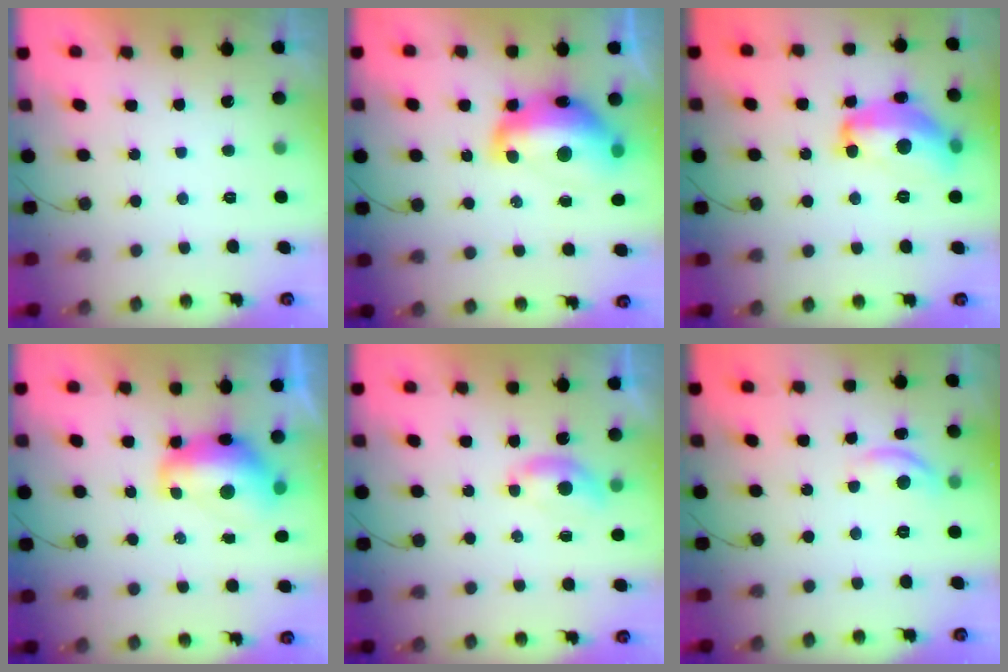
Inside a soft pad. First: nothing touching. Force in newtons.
{"total": 16.3, "press": 16.3, "slide": 1.5}
{"total": 16.6, "press": 16.6, "slide": 0.6}
{"total": 11.5, "press": 11.4, "slide": 1.2}
{"total": 4.7, "press": 4.7, "slide": 0.6}
{"total": 8.3, "press": 8.3, "slide": 0.5}